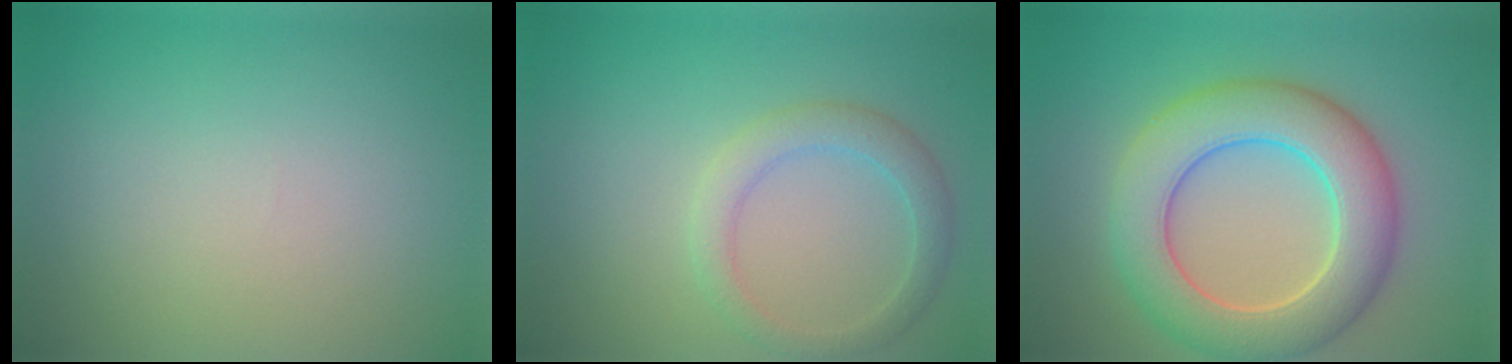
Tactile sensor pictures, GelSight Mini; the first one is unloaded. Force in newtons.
{"total": 2.8, "press": 2.8, "slide": 0.1}
{"total": 8.6, "press": 8.6, "slide": 0.4}